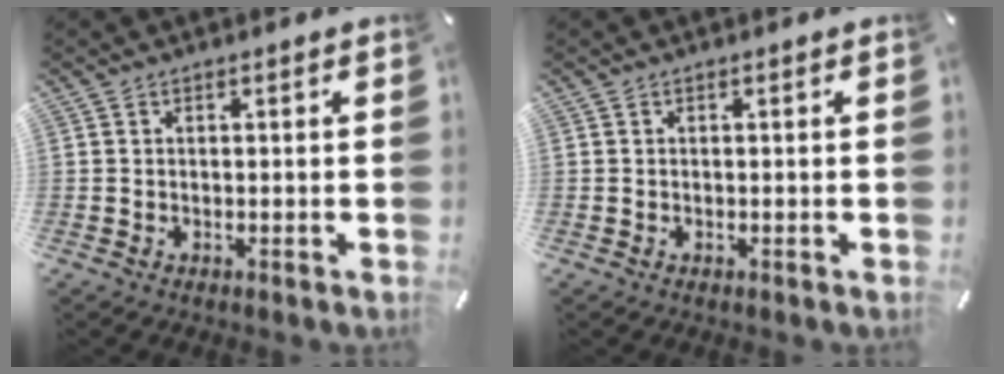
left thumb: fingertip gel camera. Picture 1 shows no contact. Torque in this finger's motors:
{"motor_torque": [-0.06, -0.12, 0.17, -0.07, 0.00]}